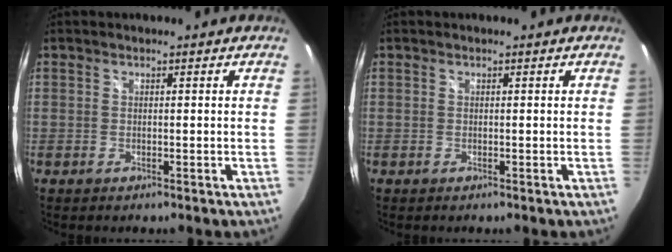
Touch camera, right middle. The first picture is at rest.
{"total": 0.0}